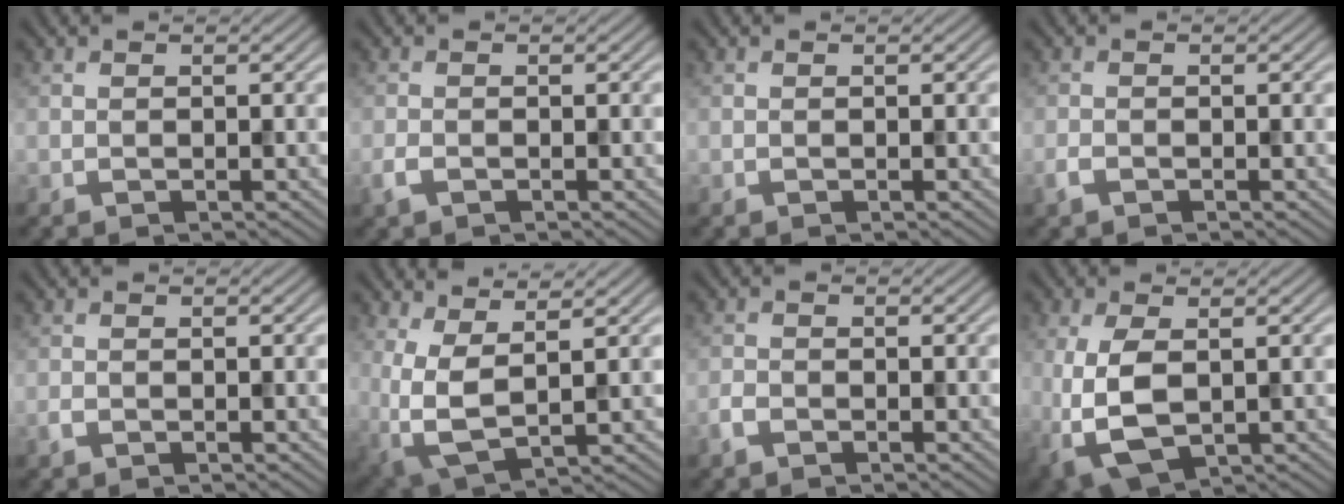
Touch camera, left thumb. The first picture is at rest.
{"total": 1.5, "force": [-0.8, 0.7, 1.0], "torque": [-0.026, -0.003, -0.020]}
{"total": 0.0}
{"total": 1.1, "force": [-0.8, 0.5, 0.7], "torque": [-0.017, -0.002, -0.017]}
{"total": 0.7, "force": [-0.5, 0.3, 0.4], "torque": [-0.009, 0.000, -0.011]}
{"total": 6.0, "force": [1.6, 2.3, 5.4], "torque": [-0.135, -0.003, 0.033]}
{"total": 1.5, "force": [-1.1, 0.6, 0.7], "torque": [-0.017, 0.000, -0.029]}
{"total": 6.6, "force": [-0.9, 3.6, 5.5], "torque": [-0.134, -0.010, -0.013]}